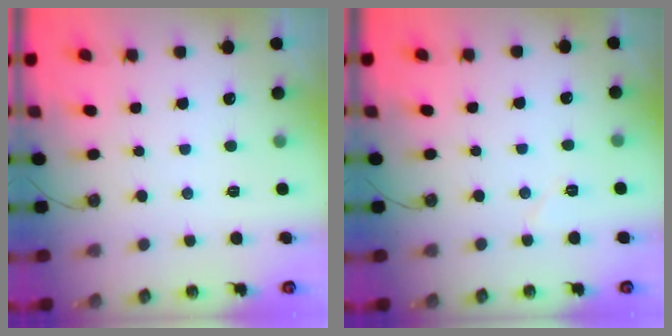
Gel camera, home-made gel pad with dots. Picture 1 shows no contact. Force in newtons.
{"total": 4.1, "press": 3.7, "slide": 1.8}